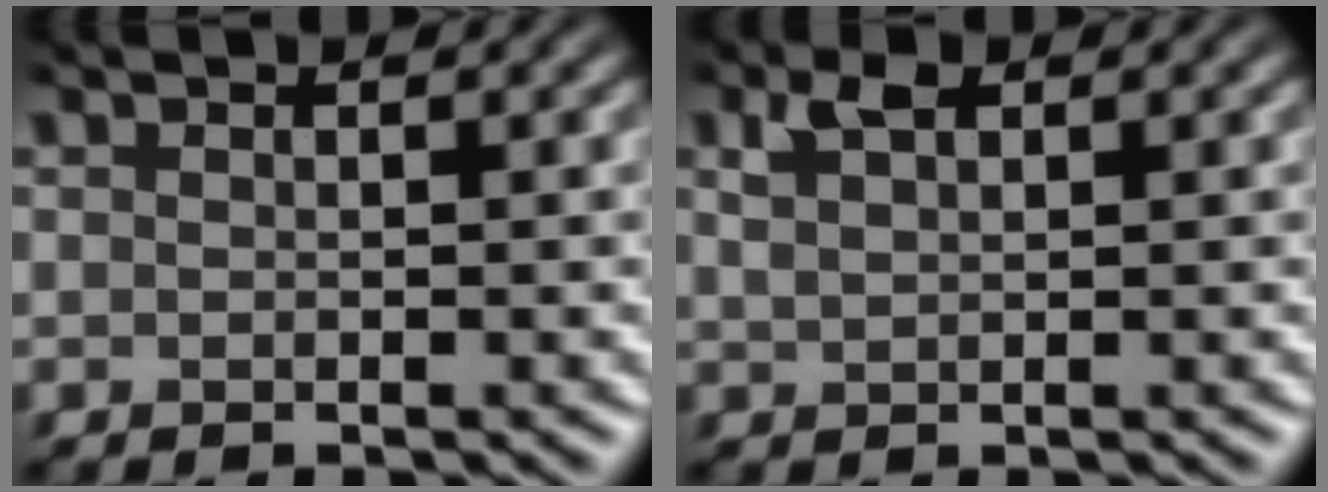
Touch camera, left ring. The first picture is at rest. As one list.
[{"total": 2.1, "force": [1.2, 1.0, 1.4], "torque": [-0.029, 0.004, 0.025]}]